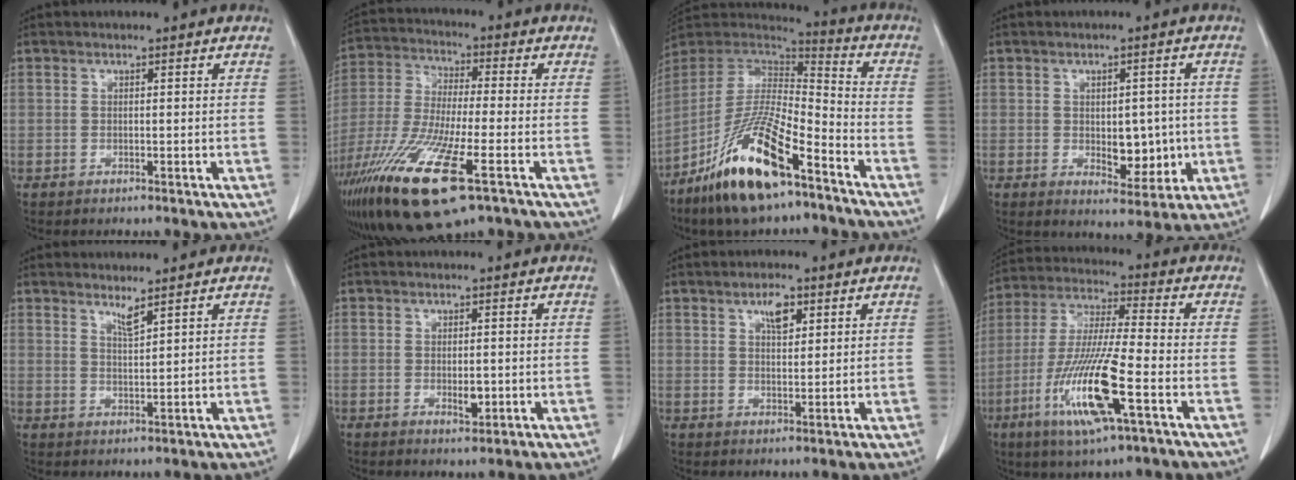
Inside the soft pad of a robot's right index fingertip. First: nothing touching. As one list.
[{"total": 18.3, "force": [-9.3, 2.9, 15.5], "torque": [-0.335, -0.046, -0.169]}, {"total": 18.3, "force": [-11.2, 4.0, 13.9], "torque": [-0.285, -0.021, -0.204]}, {"total": 6.4, "force": [-0.6, 3.5, 5.3], "torque": [-0.063, -0.001, 0.003]}, {"total": 2.1, "force": [1.8, -0.3, 1.1], "torque": [-0.021, -0.014, 0.038]}, {"total": 2.5, "force": [-0.5, 1.1, 2.2], "torque": [-0.037, -0.003, -0.002]}, {"total": 3.6, "force": [1.9, 1.5, 2.7], "torque": [-0.046, 0.001, 0.034]}, {"total": 15.4, "force": [-5.7, 1.0, 14.3], "torque": [-0.294, -0.022, -0.107]}]